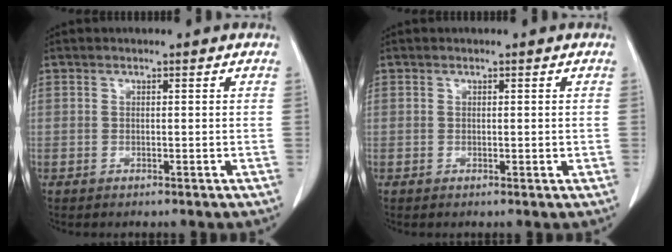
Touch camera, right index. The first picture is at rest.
{"total": 0.8, "force": [0.0, 0.3, 0.7], "torque": [-0.011, -0.004, 0.004]}